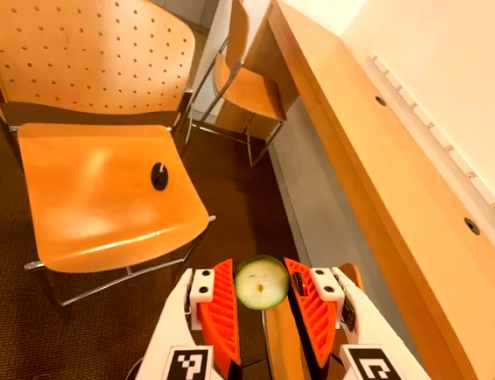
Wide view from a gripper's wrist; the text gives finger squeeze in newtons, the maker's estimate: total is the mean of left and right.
{"total": 7.8, "left": 7.5, "right": 8.0}